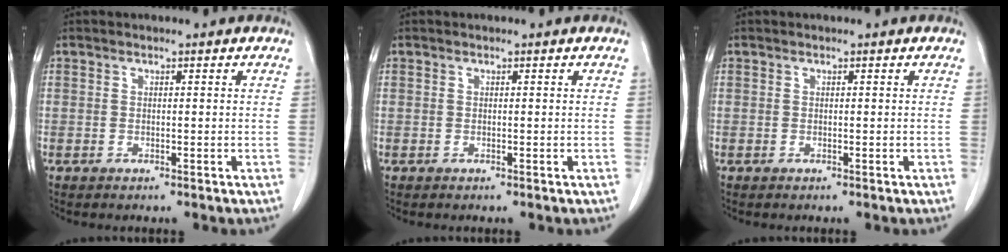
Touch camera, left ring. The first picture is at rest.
{"total": 0.0}
{"total": 0.0}